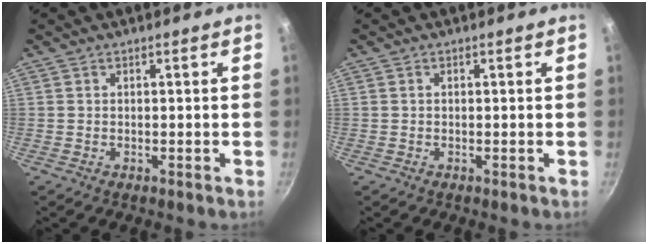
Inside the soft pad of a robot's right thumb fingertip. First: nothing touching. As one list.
[{"total": 0.0}]